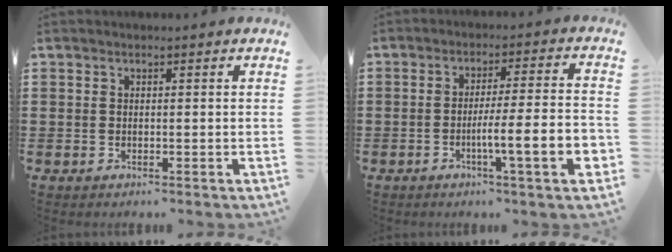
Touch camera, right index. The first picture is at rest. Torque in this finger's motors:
{"motor_torque": [1.36, -0.61, 0.50, 0.13]}